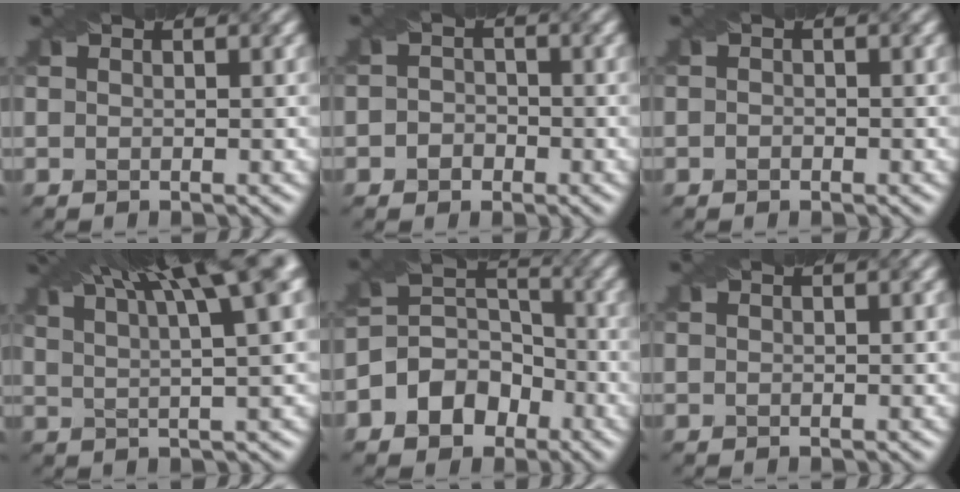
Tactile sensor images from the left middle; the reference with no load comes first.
{"total": 1.7, "force": [-0.6, 1.5, 0.5], "torque": [0.005, -0.002, -0.017]}
{"total": 0.6, "force": [-0.3, 0.5, 0.3], "torque": [-0.006, -0.004, -0.007]}
{"total": 12.9, "force": [7.6, 3.4, 9.9], "torque": [-0.115, 0.041, 0.092]}
{"total": 6.1, "force": [-3.0, 4.6, 2.5], "torque": [-0.032, 0.010, -0.064]}
{"total": 0.0}